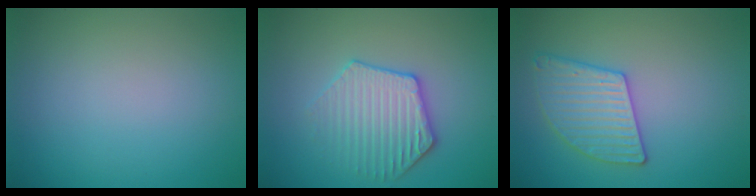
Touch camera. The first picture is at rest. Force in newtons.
{"total": 3.6, "press": 3.5, "slide": 0.6}
{"total": 3.5, "press": 3.4, "slide": 0.8}